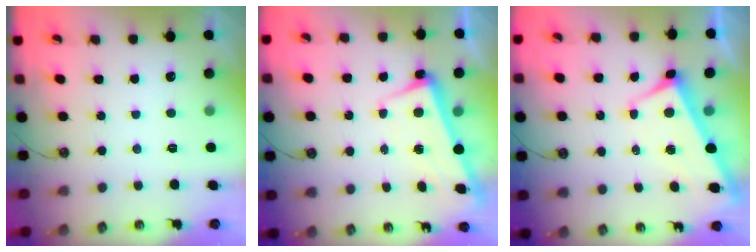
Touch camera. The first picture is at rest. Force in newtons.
{"total": 2.3, "press": 2.2, "slide": 0.7}
{"total": 2.9, "press": 2.7, "slide": 0.9}